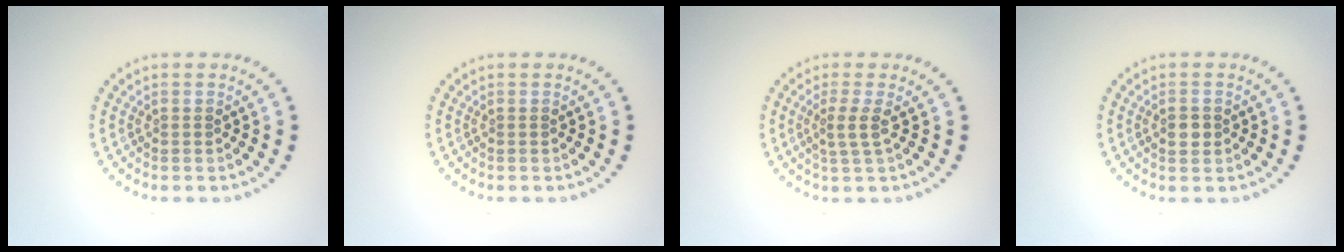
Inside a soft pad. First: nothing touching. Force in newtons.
{"total": 0.0}
{"total": 1.8, "press": 1.4, "slide": 1.1}
{"total": 1.6, "press": 1.5, "slide": 0.3}